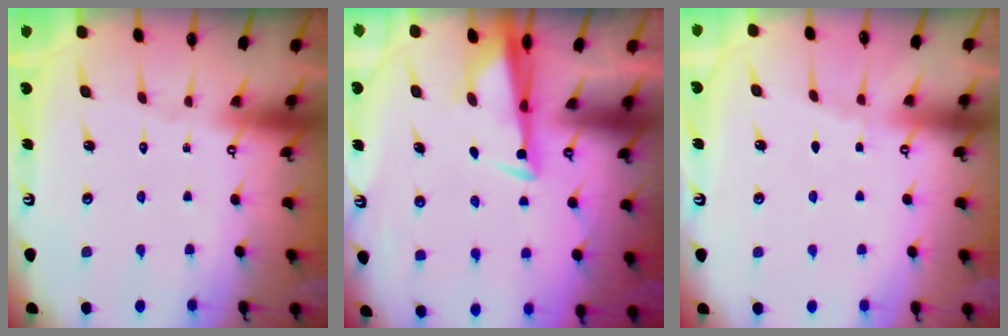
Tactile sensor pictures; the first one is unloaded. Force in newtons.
{"total": 3.2, "press": 3.1, "slide": 0.7}
{"total": 2.7, "press": 2.7, "slide": 0.4}